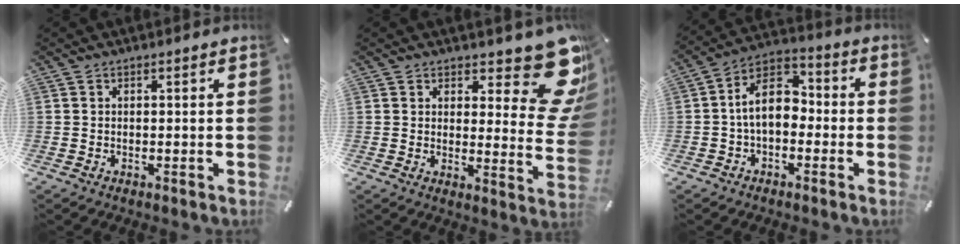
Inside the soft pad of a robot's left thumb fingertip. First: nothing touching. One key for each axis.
{"total": 15.0, "fx": 9.3, "fy": 6.4, "fz": 9.8, "tx": -0.110, "ty": -0.086, "tz": 0.161}
{"total": 10.3, "fx": -0.7, "fy": 6.7, "fz": 7.8, "tx": -0.153, "ty": 0.011, "tz": -0.012}